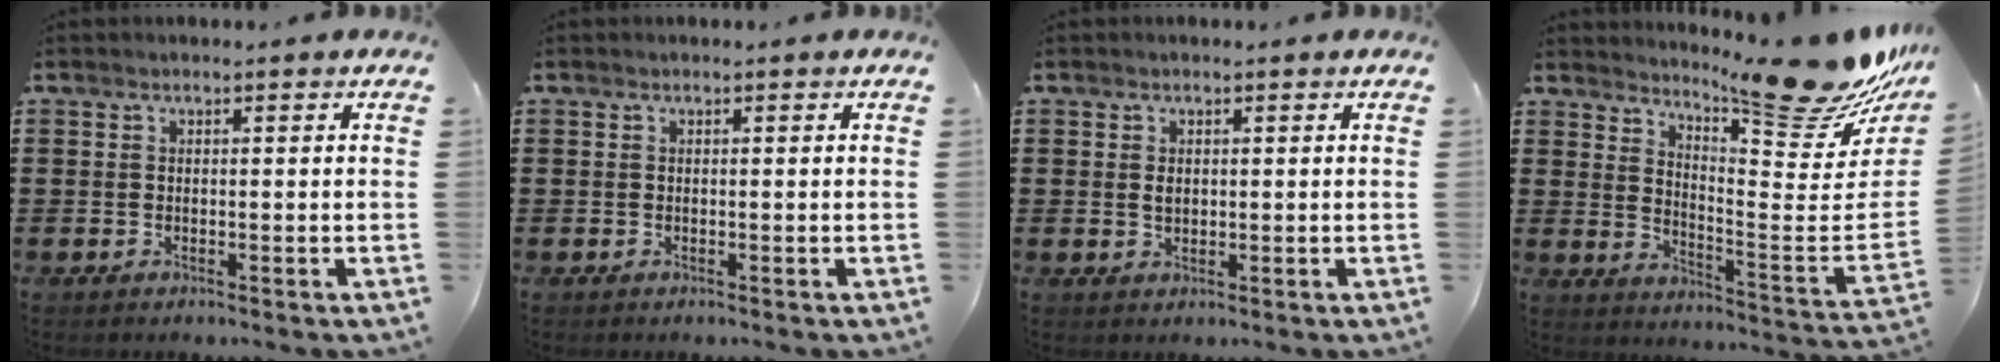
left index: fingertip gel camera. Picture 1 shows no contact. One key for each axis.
{"total": 0.0}
{"total": 1.3, "fx": 0.2, "fy": 0.8, "fz": 1.0, "tx": -0.022, "ty": 0.005, "tz": 0.002}
{"total": 14.7, "fx": 12.4, "fy": 1.5, "fz": 7.6, "tx": -0.116, "ty": -0.088, "tz": 0.204}